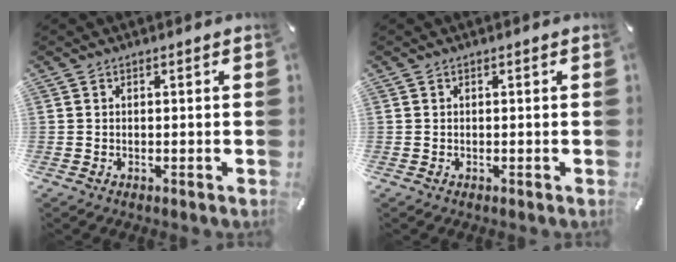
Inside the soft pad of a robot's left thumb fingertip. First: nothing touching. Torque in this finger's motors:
{"motor_torque": [0.00, 0.00, 0.00, 0.00, 0.00]}